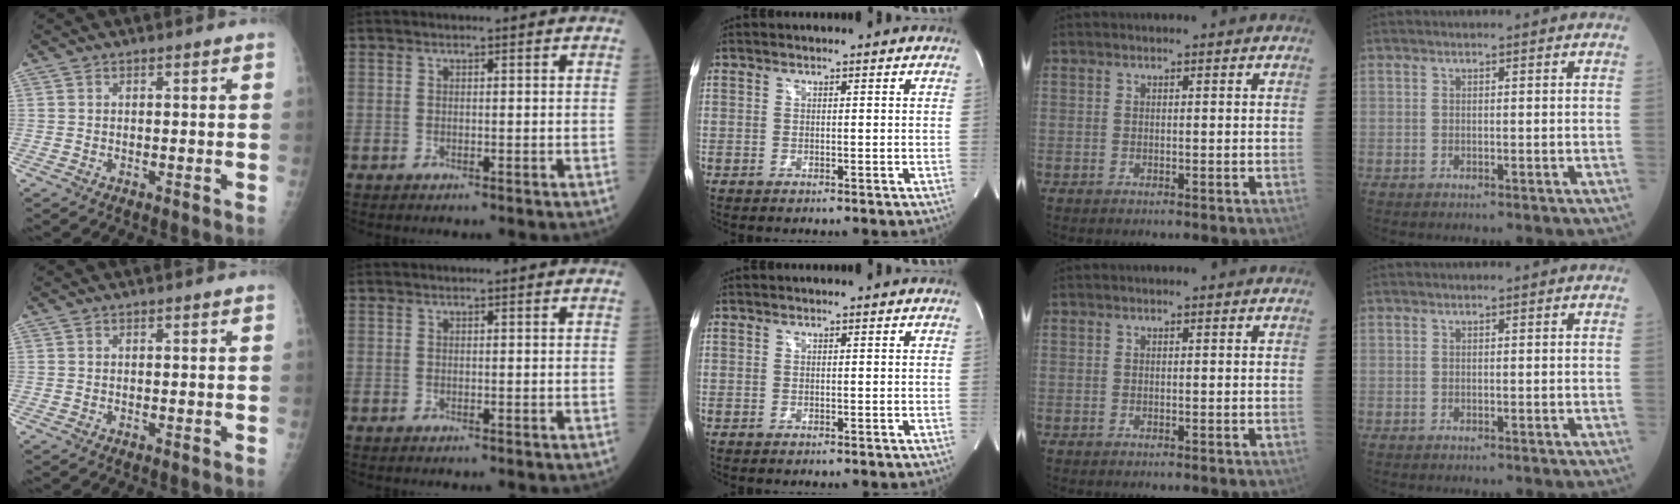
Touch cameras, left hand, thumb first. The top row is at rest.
{}